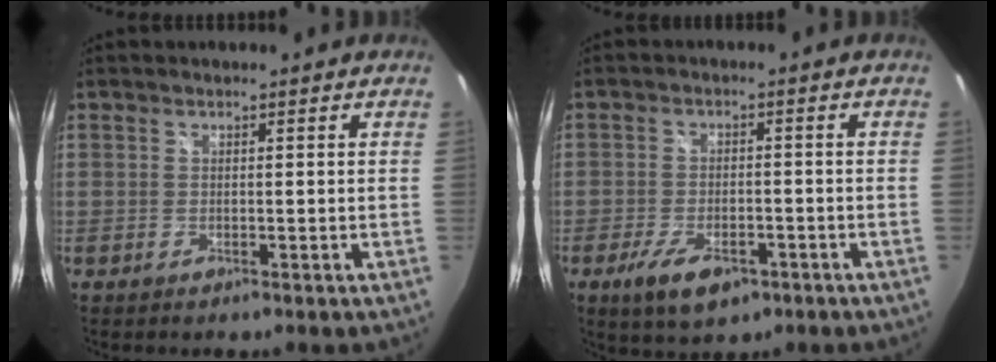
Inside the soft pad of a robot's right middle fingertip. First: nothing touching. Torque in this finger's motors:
{"motor_torque": [0.68, -0.61, 0.31, 0.07]}